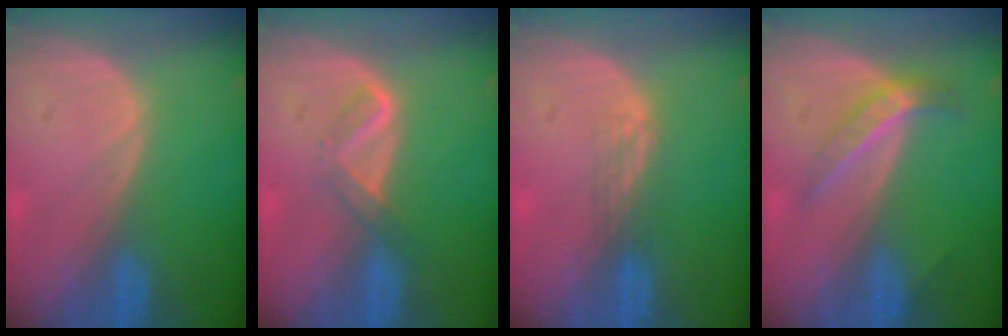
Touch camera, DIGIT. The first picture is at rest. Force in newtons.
{"total": 2.8, "press": 2.7, "slide": 0.7}
{"total": 2.1, "press": 1.6, "slide": 1.3}
{"total": 4.5, "press": 3.9, "slide": 2.1}